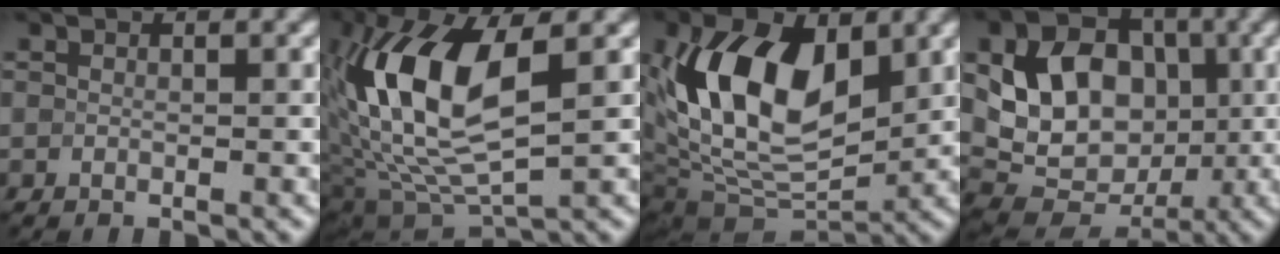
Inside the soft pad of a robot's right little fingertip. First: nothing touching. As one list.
[{"total": 11.2, "force": [1.8, 5.0, 9.8], "torque": [-0.208, 0.010, 0.030]}, {"total": 11.9, "force": [2.6, 7.0, 9.3], "torque": [-0.168, -0.002, 0.042]}, {"total": 9.0, "force": [0.7, 6.9, 5.6], "torque": [-0.105, -0.002, 0.012]}]